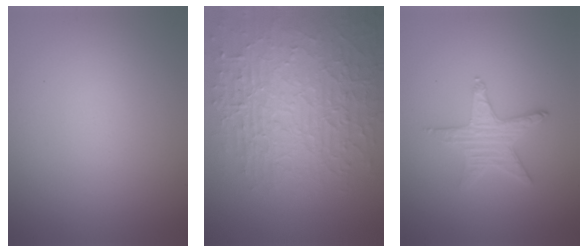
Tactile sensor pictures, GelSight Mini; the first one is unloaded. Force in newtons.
{"total": 8.8, "press": 6.2, "slide": 6.3}
{"total": 2.8, "press": 2.8, "slide": 0.4}